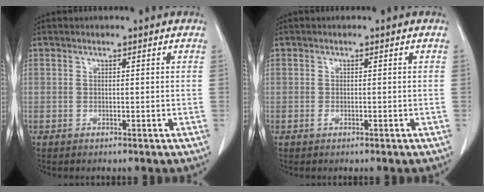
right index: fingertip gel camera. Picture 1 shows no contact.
{"total": 0.5, "force": [-0.3, 0.2, 0.3], "torque": [-0.010, 0.000, -0.003]}